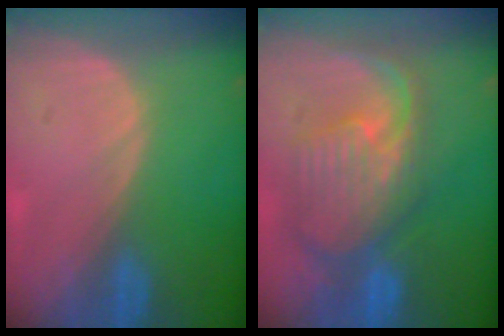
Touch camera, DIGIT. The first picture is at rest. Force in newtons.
{"total": 10.9, "press": 9.6, "slide": 5.1}